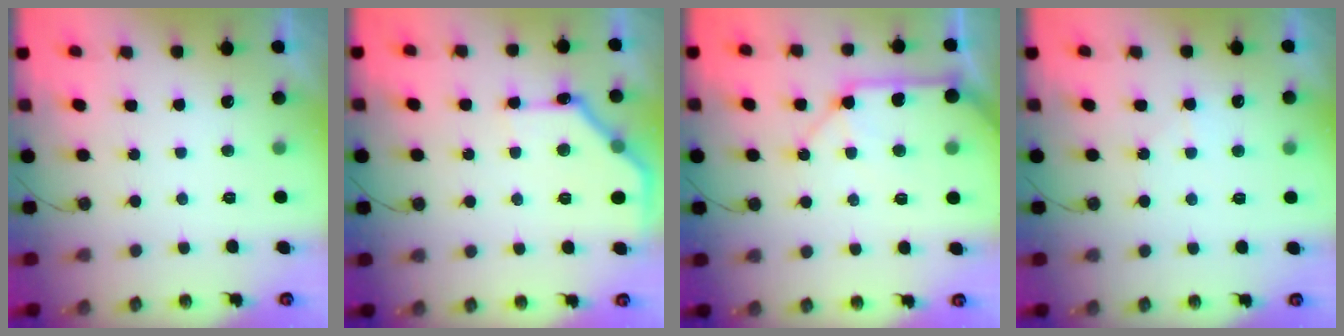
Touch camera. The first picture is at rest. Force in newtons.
{"total": 14.7, "press": 14.7, "slide": 0.3}
{"total": 11.6, "press": 11.4, "slide": 1.9}
{"total": 5.7, "press": 5.7, "slide": 0.6}